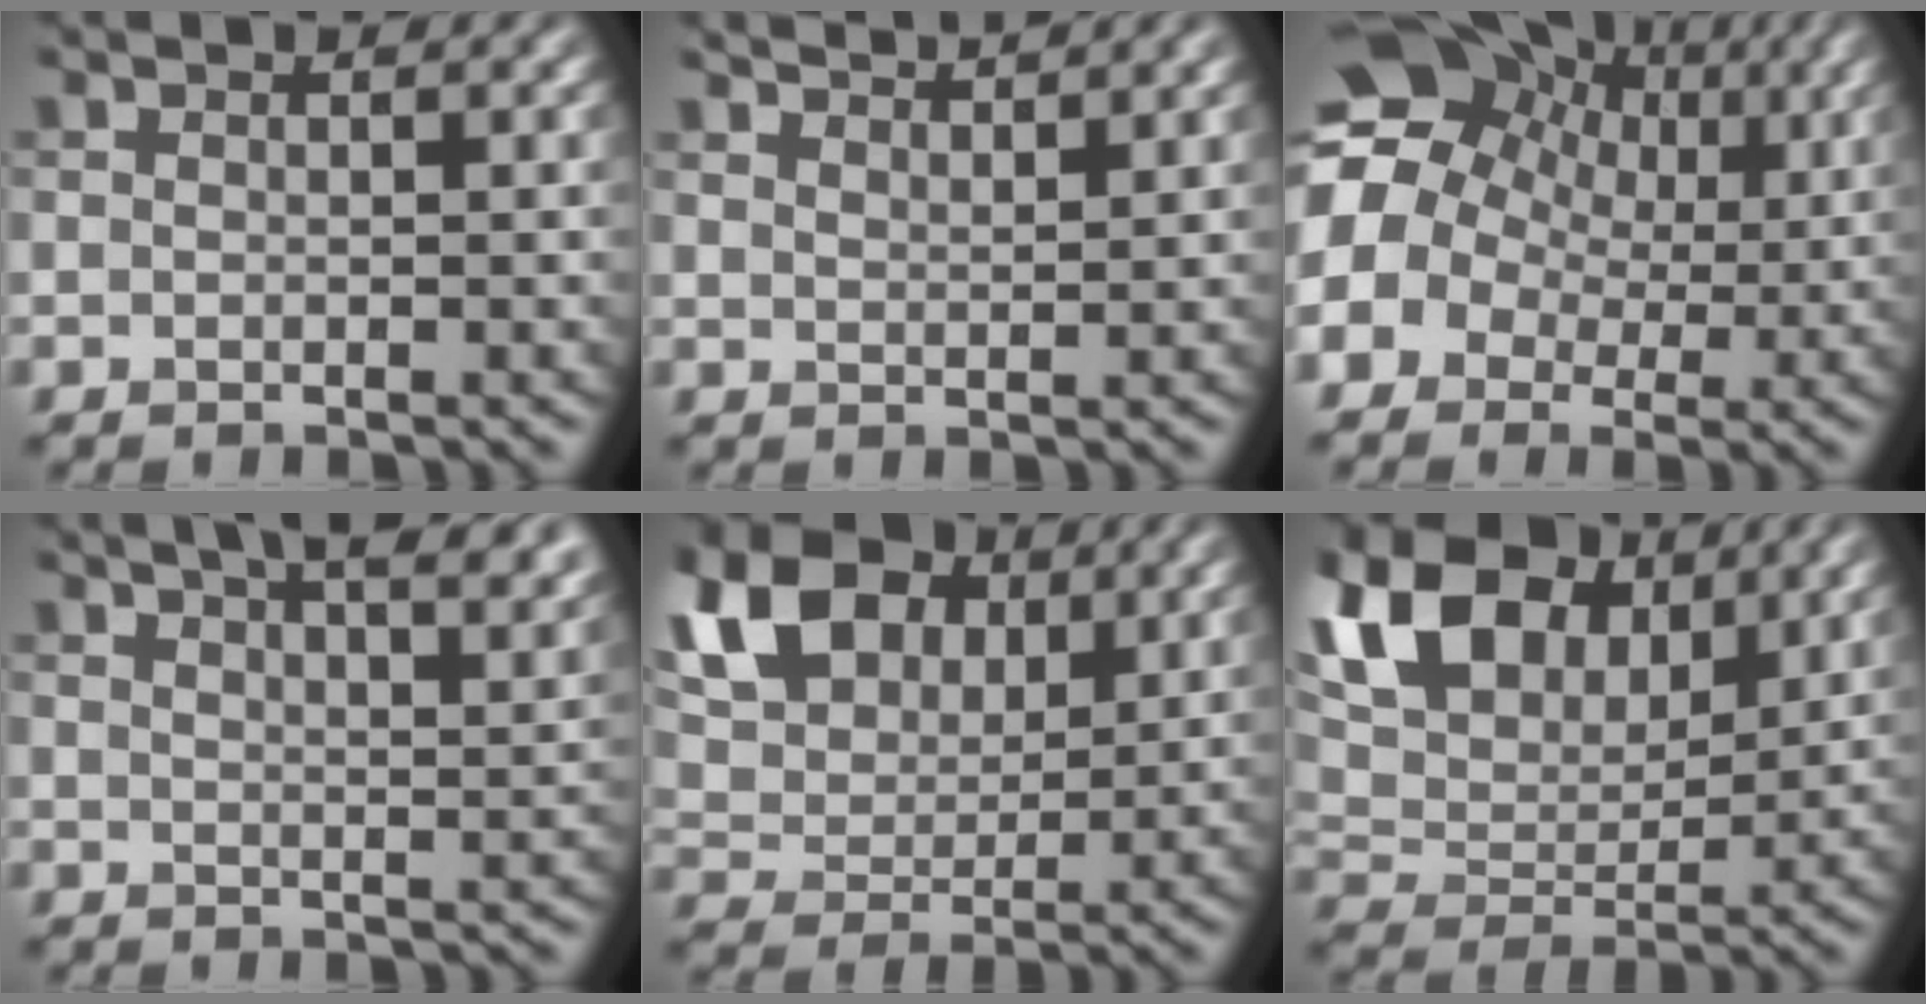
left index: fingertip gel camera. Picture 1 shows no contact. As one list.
[{"total": 3.5, "force": [3.3, 0.5, 1.2], "torque": [-0.002, 0.008, 0.040]}, {"total": 15.4, "force": [3.9, 12.8, 7.6], "torque": [-0.172, 0.034, 0.043]}, {"total": 11.1, "force": [7.3, 4.3, 7.1], "torque": [-0.055, 0.041, 0.064]}, {"total": 13.0, "force": [5.9, 8.7, 7.6], "torque": [-0.172, 0.038, 0.100]}, {"total": 13.8, "force": [6.8, 8.1, 8.8], "torque": [-0.197, 0.032, 0.104]}]